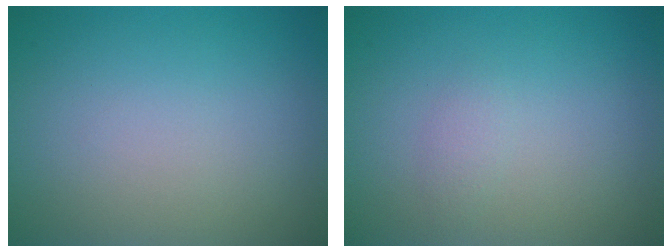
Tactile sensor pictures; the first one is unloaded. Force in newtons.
{"total": 0.9, "press": 0.9, "slide": 0.0}